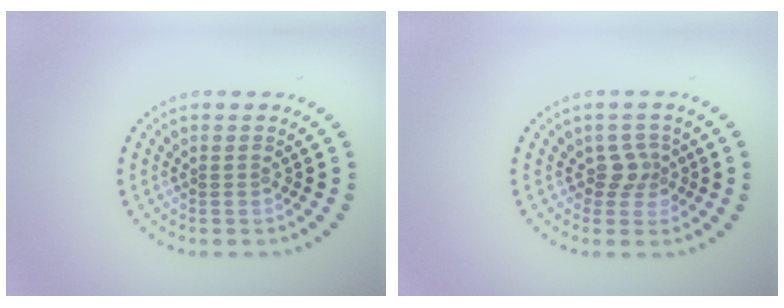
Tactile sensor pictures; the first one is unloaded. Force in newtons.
{"total": 2.0, "press": 1.4, "slide": 1.3}